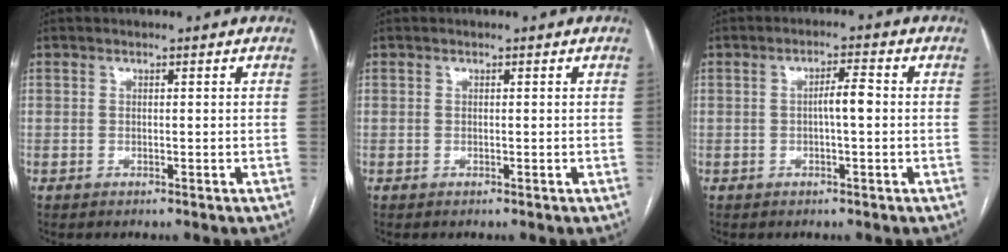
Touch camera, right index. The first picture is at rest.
{"total": 0.0}
{"total": 3.2, "force": [-0.2, 0.4, 3.2], "torque": [-0.053, 0.005, -0.004]}